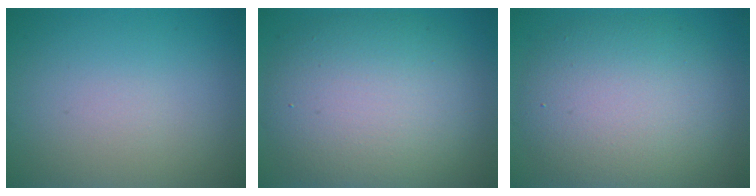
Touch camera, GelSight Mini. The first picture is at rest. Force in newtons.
{"total": 9.8, "press": 9.8, "slide": 0.6}
{"total": 8.2, "press": 8.2, "slide": 0.8}